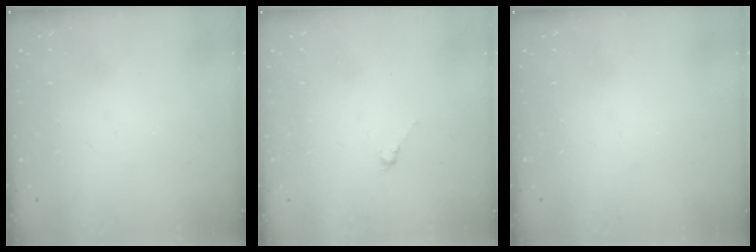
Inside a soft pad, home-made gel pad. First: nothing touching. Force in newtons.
{"total": 0.5, "press": 0.3, "slide": 0.4}
{"total": 0.0}